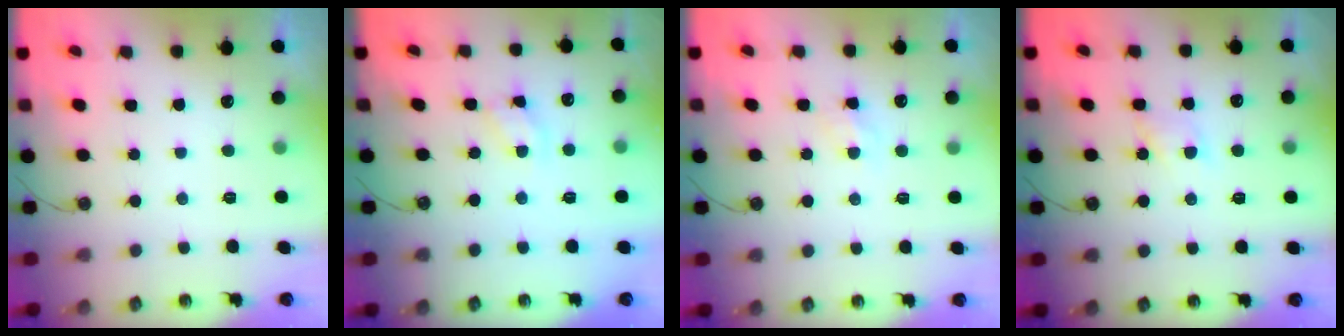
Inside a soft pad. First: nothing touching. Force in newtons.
{"total": 4.6, "press": 4.6, "slide": 0.3}
{"total": 3.0, "press": 2.9, "slide": 0.5}
{"total": 5.6, "press": 5.6, "slide": 0.8}